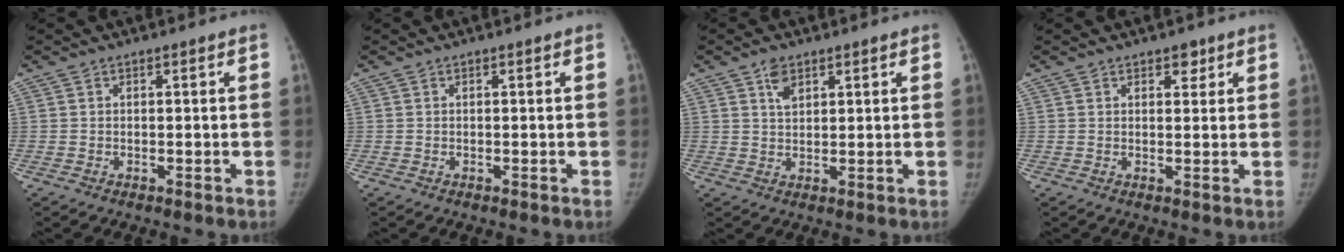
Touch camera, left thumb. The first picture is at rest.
{"total": 0.0}
{"total": 3.6, "force": [2.1, 2.1, 2.0], "torque": [-0.026, -0.009, 0.040]}
{"total": 2.4, "force": [1.5, 1.4, 1.2], "torque": [0.001, -0.008, 0.021]}